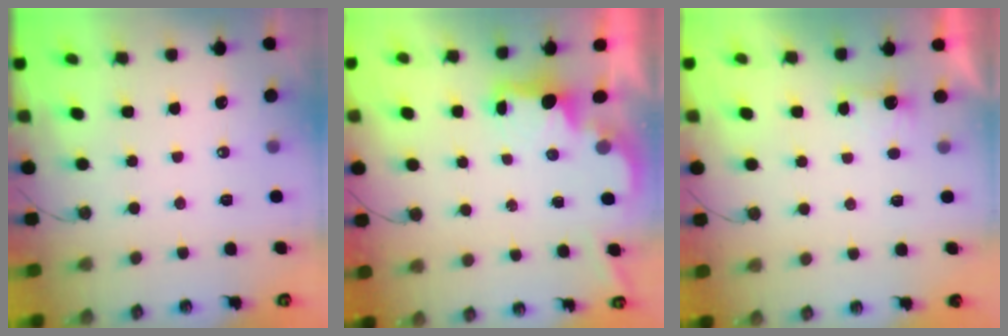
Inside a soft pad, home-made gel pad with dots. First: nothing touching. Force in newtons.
{"total": 2.2, "press": 2.0, "slide": 0.8}
{"total": 1.6, "press": 1.4, "slide": 0.9}